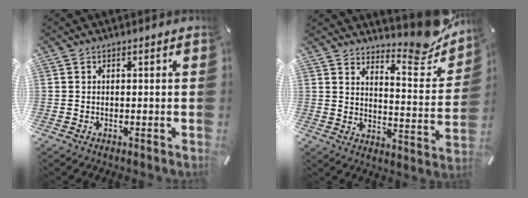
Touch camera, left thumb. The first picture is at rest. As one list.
[{"total": 11.6, "force": [10.7, 3.4, 3.1], "torque": [-0.020, -0.121, 0.183]}]